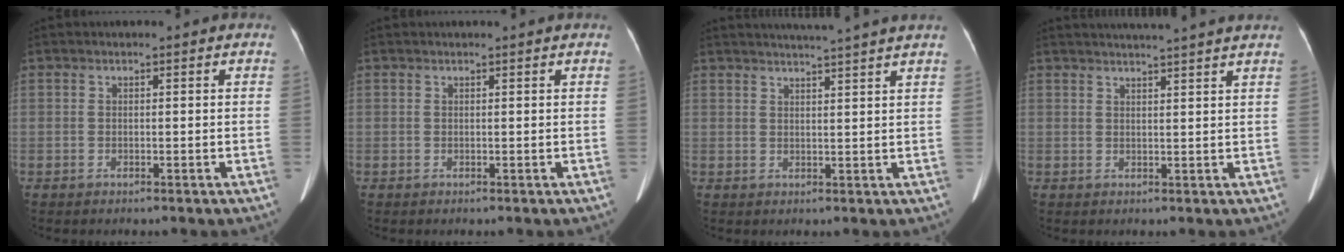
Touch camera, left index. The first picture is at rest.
{"total": 1.9, "force": [1.8, -0.3, 0.6], "torque": [-0.010, 0.011, 0.021]}
{"total": 9.3, "force": [8.4, -1.5, 3.7], "torque": [-0.050, 0.008, 0.098]}
{"total": 10.7, "force": [9.8, -1.0, 4.2], "torque": [-0.061, 0.011, 0.114]}